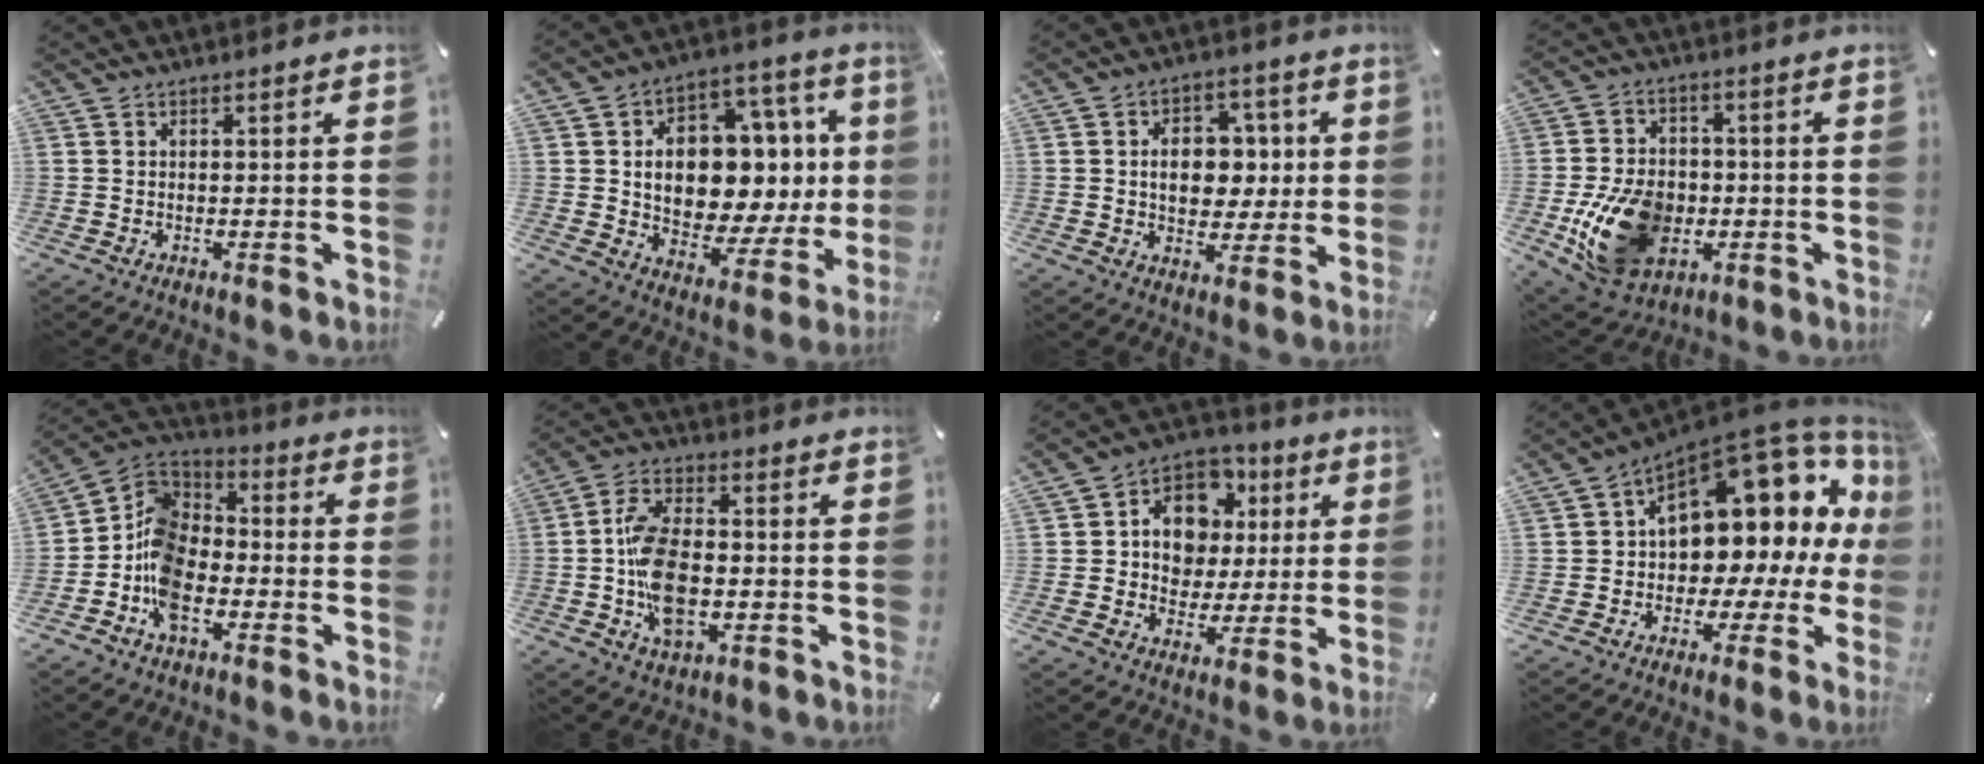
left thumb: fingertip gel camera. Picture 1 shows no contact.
{"total": 17.0, "force": [2.2, 11.3, 12.6], "torque": [-0.190, -0.034, 0.035]}
{"total": 10.9, "force": [0.9, 8.5, 6.8], "torque": [-0.086, 0.003, 0.015]}
{"total": 16.9, "force": [-3.9, 12.5, 10.6], "torque": [-0.217, 0.006, -0.067]}
{"total": 12.2, "force": [-6.2, 8.0, 6.8], "torque": [-0.152, 0.024, -0.122]}
{"total": 12.1, "force": [-2.1, 7.2, 9.5], "torque": [-0.193, 0.005, -0.035]}
{"total": 11.2, "force": [2.6, 10.1, 4.1], "torque": [-0.072, -0.014, 0.054]}
{"total": 15.0, "force": [7.2, 9.5, 9.2], "torque": [-0.117, -0.081, 0.117]}